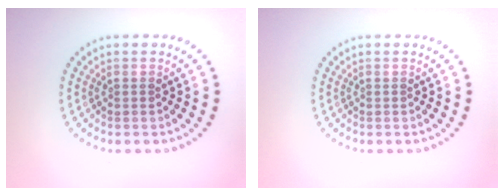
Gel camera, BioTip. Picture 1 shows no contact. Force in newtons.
{"total": 0.0}